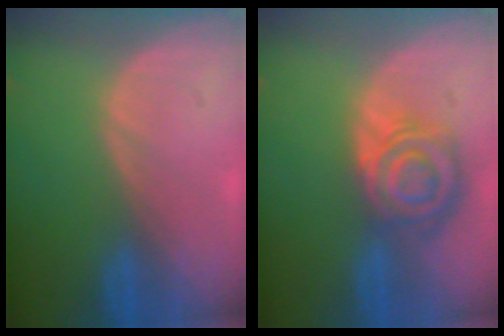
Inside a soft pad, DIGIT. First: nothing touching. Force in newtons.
{"total": 8.6, "press": 7.5, "slide": 4.2}